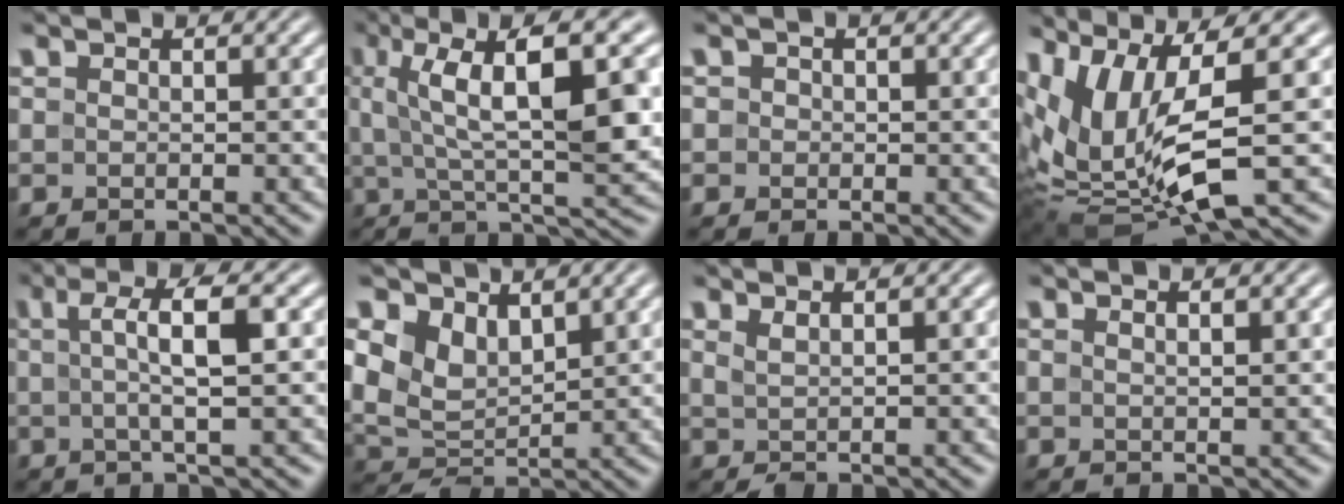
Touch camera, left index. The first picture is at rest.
{"total": 11.6, "force": [2.9, 3.3, 10.7], "torque": [-0.167, 0.014, 0.046]}
{"total": 0.8, "force": [0.1, 0.8, 0.2], "torque": [0.002, -0.002, -0.003]}
{"total": 12.1, "force": [1.1, 4.8, 11.1], "torque": [-0.245, -0.020, 0.037]}
{"total": 4.7, "force": [0.6, 0.8, 4.6], "torque": [-0.079, 0.007, 0.010]}
{"total": 4.7, "force": [2.1, 2.8, 3.2], "torque": [-0.071, -0.003, 0.039]}
{"total": 1.2, "force": [0.6, 0.4, 1.0], "torque": [-0.012, 0.003, 0.009]}
{"total": 1.7, "force": [0.9, 0.5, 1.4], "torque": [-0.014, 0.002, 0.007]}